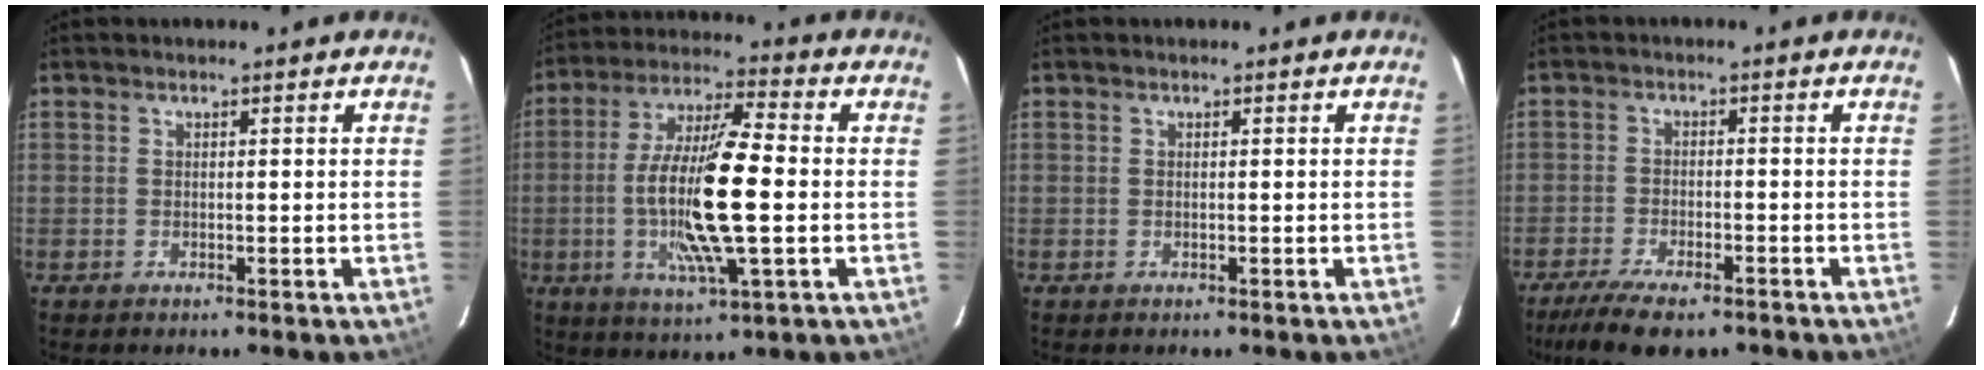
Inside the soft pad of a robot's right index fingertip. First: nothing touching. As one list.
[{"total": 16.4, "force": [-2.2, 2.8, 16.0], "torque": [-0.312, -0.006, -0.045]}, {"total": 0.0}, {"total": 10.4, "force": [-8.0, 3.3, 5.8], "torque": [-0.135, -0.025, -0.136]}]